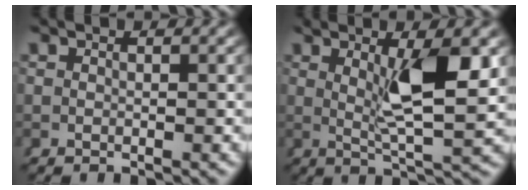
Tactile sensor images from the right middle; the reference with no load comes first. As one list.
[{"total": 6.4, "force": [1.6, 0.9, 6.1], "torque": [-0.103, -0.009, 0.036]}]